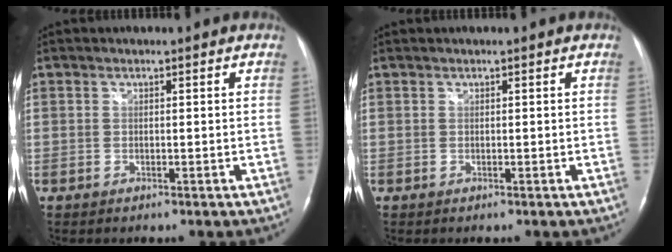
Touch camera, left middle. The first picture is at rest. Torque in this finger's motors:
{"motor_torque": [-0.22, 0.12, -0.09, -0.01]}